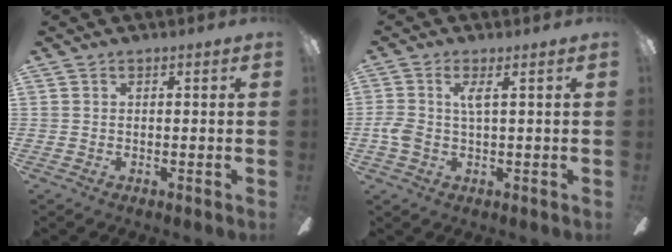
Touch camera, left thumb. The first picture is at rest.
{"total": 4.5, "force": [0.5, 1.4, 4.3], "torque": [-0.097, -0.002, 0.003]}